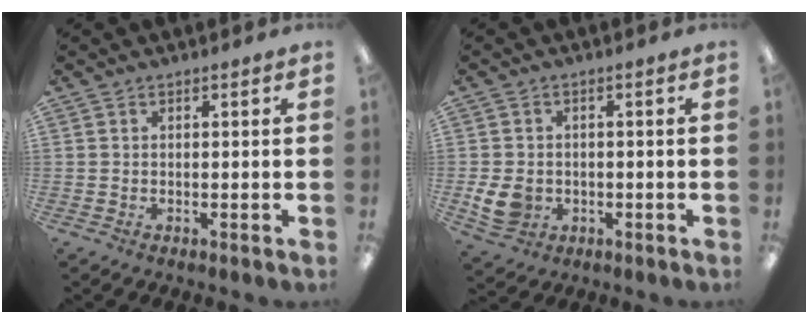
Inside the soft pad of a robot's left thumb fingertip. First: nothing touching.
{"total": 6.2, "force": [-1.1, 5.1, 3.4], "torque": [-0.076, 0.002, -0.020]}